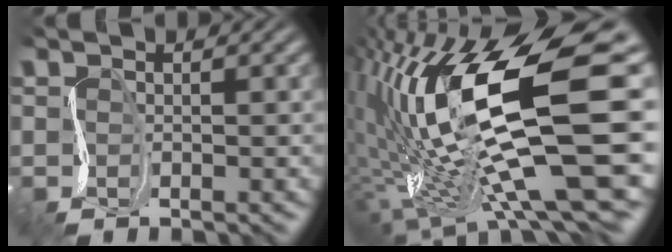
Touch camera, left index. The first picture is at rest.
{"total": 13.5, "force": [-0.1, 4.3, 12.8], "torque": [-0.264, 0.013, 0.002]}